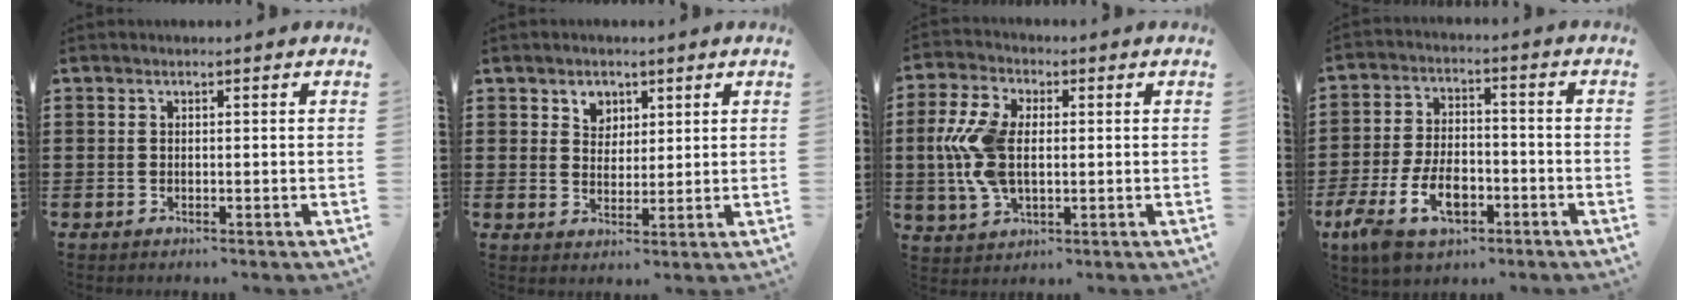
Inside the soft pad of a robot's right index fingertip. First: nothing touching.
{"total": 3.4, "force": [2.0, 2.7, 0.6], "torque": [-0.025, 0.011, 0.035]}
{"total": 9.7, "force": [0.3, 5.5, 8.0], "torque": [-0.201, 0.002, -0.003]}
{"total": 9.4, "force": [-4.3, 5.1, 6.7], "torque": [-0.155, -0.001, -0.079]}